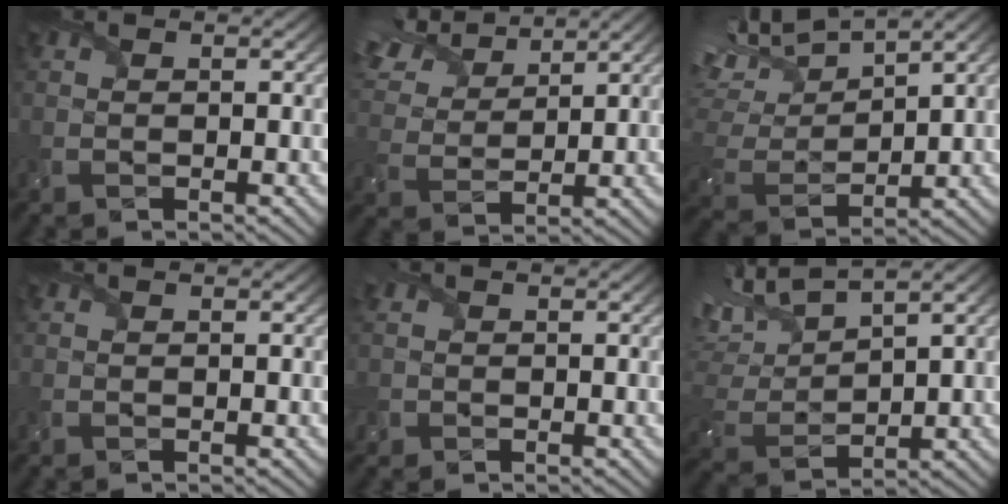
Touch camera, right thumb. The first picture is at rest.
{"total": 10.4, "force": [7.8, 4.0, 5.5], "torque": [-0.161, 0.029, 0.145]}
{"total": 13.6, "force": [10.1, 3.8, 8.3], "torque": [-0.206, 0.029, 0.159]}
{"total": 0.0}
{"total": 1.7, "force": [0.0, 1.7, 0.1], "torque": [-0.008, -0.003, -0.005]}
{"total": 10.3, "force": [7.5, 2.6, 6.5], "torque": [-0.173, 0.025, 0.142]}